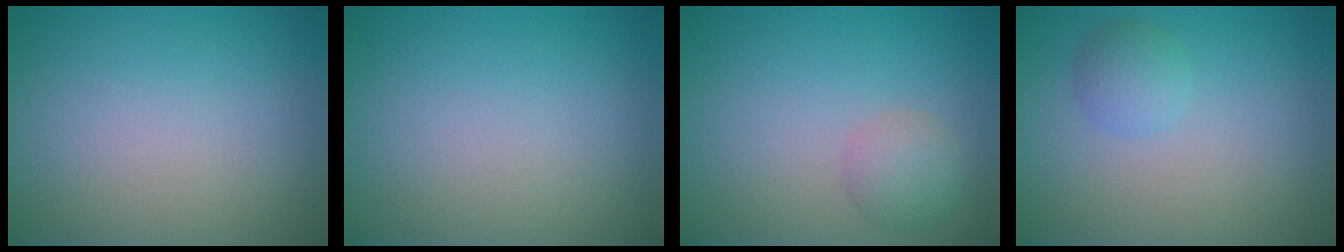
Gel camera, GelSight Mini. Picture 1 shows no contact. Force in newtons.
{"total": 0.0}
{"total": 2.4, "press": 2.4, "slide": 0.0}
{"total": 1.8, "press": 1.8, "slide": 0.1}